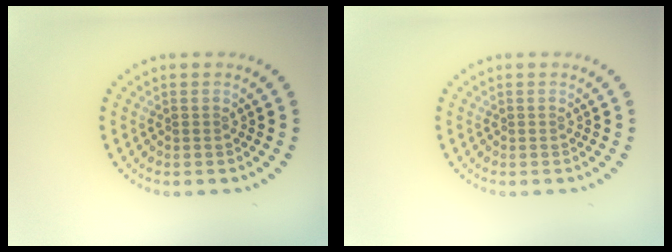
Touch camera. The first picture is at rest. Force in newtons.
{"total": 0.0}